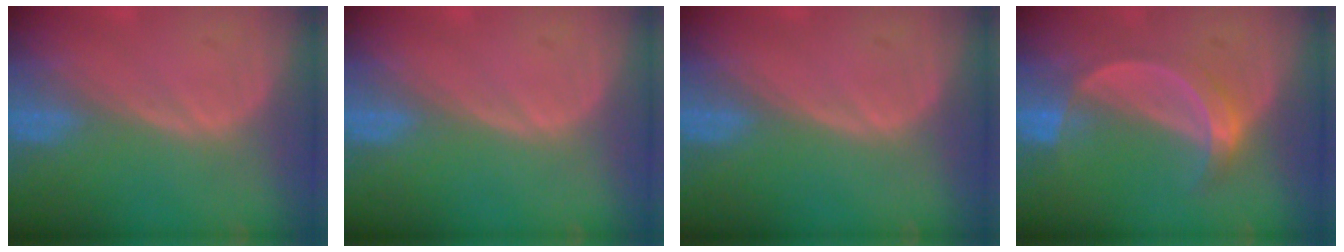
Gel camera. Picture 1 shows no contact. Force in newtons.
{"total": 0.0}
{"total": 0.0}
{"total": 5.2, "press": 4.7, "slide": 2.2}